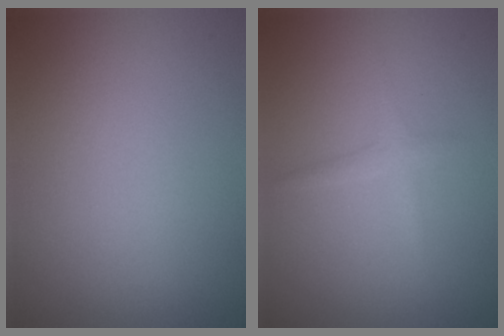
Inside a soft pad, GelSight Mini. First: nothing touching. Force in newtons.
{"total": 1.2, "press": 1.2, "slide": 0.0}